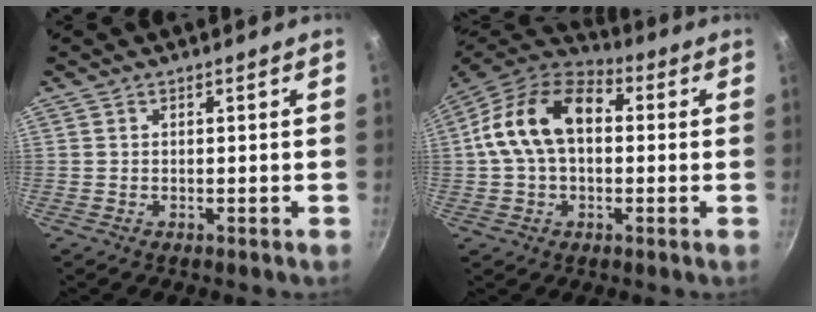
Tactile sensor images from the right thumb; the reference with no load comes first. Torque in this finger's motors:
{"motor_torque": [0.29, 0.28, 0.30, -0.26, 0.38]}